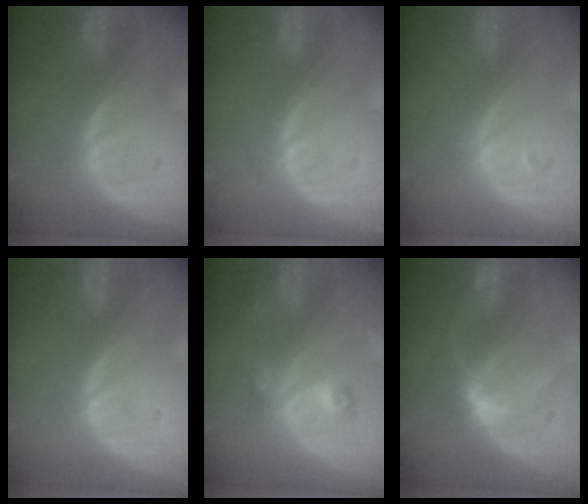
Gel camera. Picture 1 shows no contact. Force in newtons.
{"total": 0.0}
{"total": 0.7, "press": 0.5, "slide": 0.5}
{"total": 0.0}
{"total": 3.8, "press": 3.5, "slide": 1.4}
{"total": 4.5, "press": 4.1, "slide": 1.8}